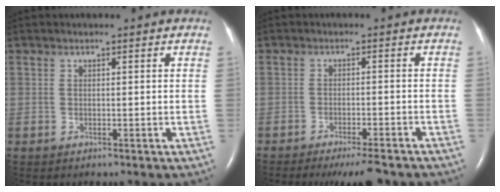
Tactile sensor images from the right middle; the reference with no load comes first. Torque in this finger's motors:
{"motor_torque": [0.25, -0.26, 0.13, 0.03]}